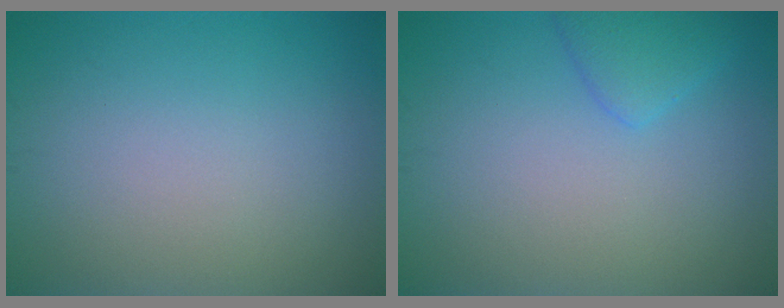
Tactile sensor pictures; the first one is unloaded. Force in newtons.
{"total": 2.0, "press": 2.0, "slide": 0.1}